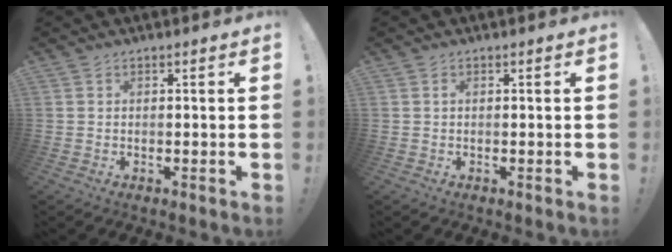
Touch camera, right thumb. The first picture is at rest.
{"total": 0.0}